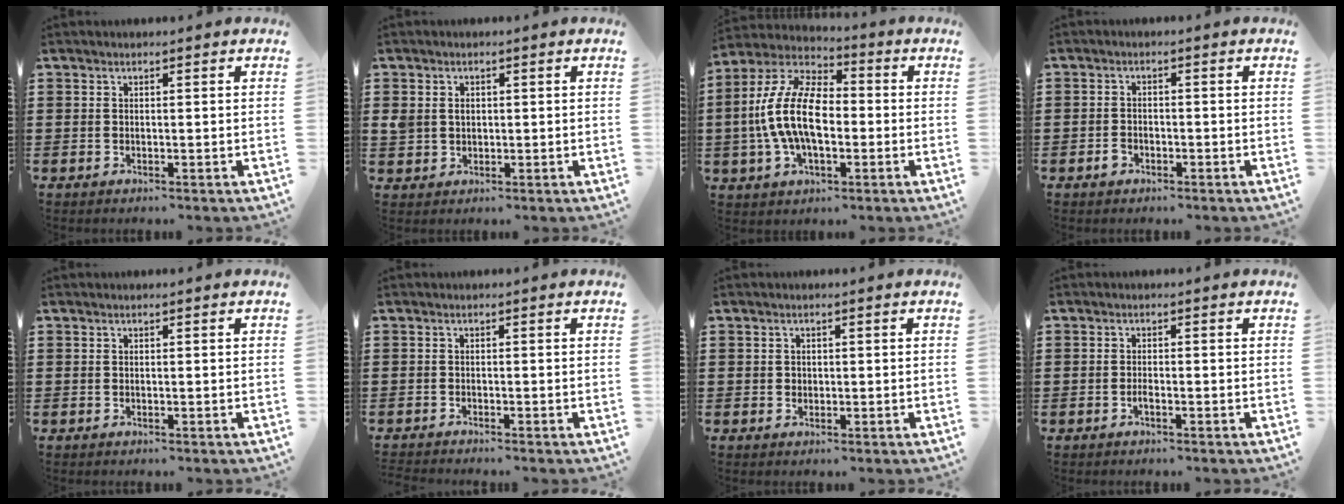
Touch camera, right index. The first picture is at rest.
{"total": 2.1, "force": [0.3, 1.8, 1.0], "torque": [-0.027, 0.009, 0.005]}
{"total": 12.9, "force": [-1.3, 7.1, 10.7], "torque": [-0.260, -0.001, -0.033]}
{"total": 1.7, "force": [-1.1, 1.1, 0.8], "torque": [-0.018, -0.001, -0.022]}
{"total": 0.0}
{"total": 0.9, "force": [-0.9, -0.1, -0.1], "torque": [-0.001, 0.001, -0.018]}
{"total": 0.8, "force": [0.4, 0.7, 0.2], "torque": [-0.005, 0.003, 0.008]}
{"total": 1.1, "force": [-0.7, 0.1, 0.8], "torque": [-0.018, -0.006, -0.011]}